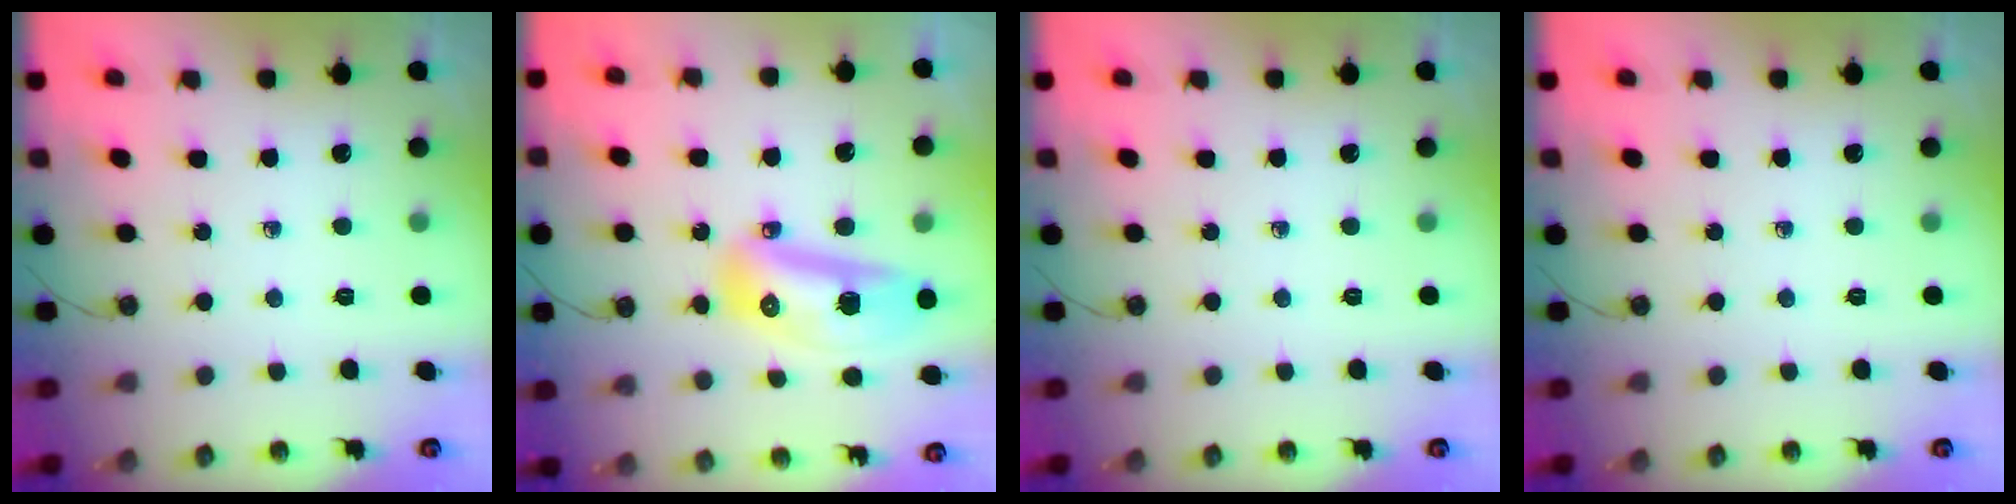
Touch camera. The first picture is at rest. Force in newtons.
{"total": 22.7, "press": 17.5, "slide": 14.5}
{"total": 0.0}
{"total": 0.0}